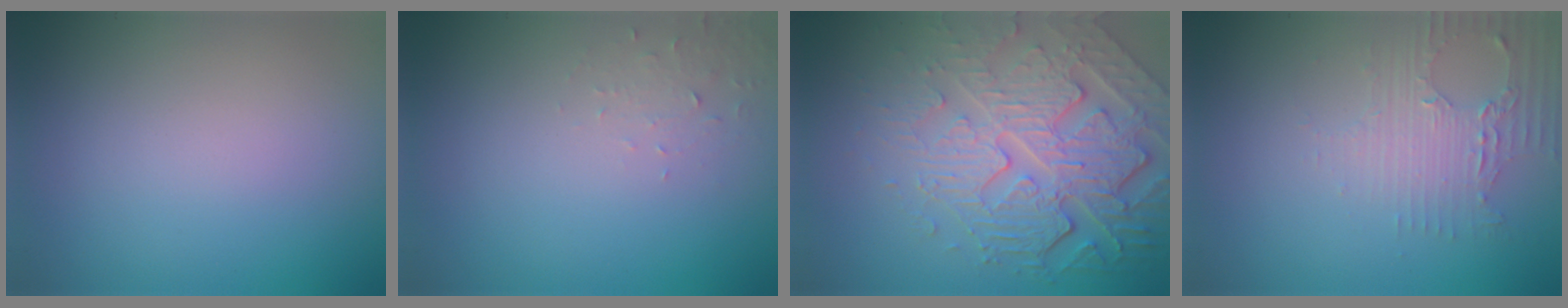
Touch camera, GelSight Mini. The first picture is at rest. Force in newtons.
{"total": 1.2, "press": 1.2, "slide": 0.1}
{"total": 8.1, "press": 5.7, "slide": 5.8}
{"total": 2.9, "press": 2.5, "slide": 1.5}